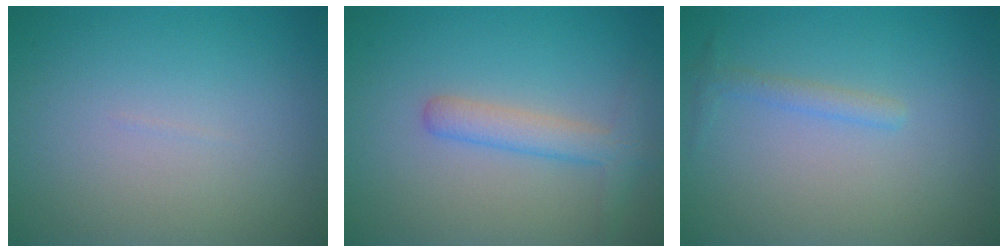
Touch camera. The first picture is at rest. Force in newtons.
{"total": 2.7, "press": 2.7, "slide": 0.1}
{"total": 1.2, "press": 1.2, "slide": 0.0}